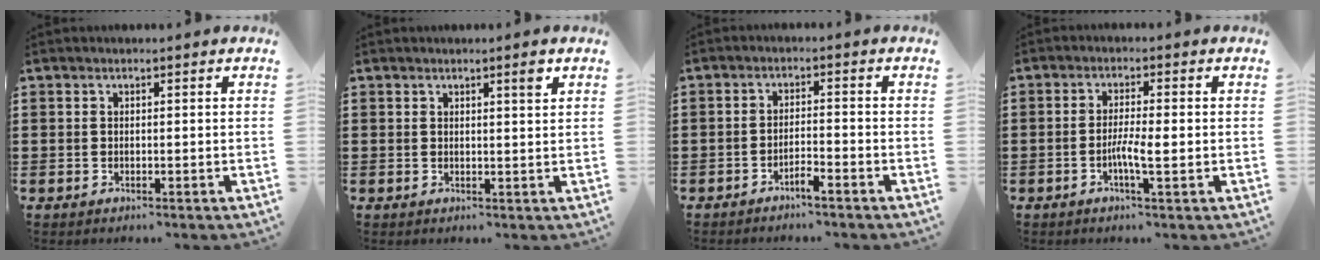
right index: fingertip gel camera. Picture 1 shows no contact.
{"total": 2.3, "force": [1.5, 0.1, 1.7], "torque": [-0.027, -0.001, 0.023]}
{"total": 2.3, "force": [-2.1, -0.3, 1.0], "torque": [-0.021, -0.003, -0.039]}
{"total": 4.2, "force": [-1.1, 0.6, 4.0], "torque": [-0.076, -0.003, -0.024]}